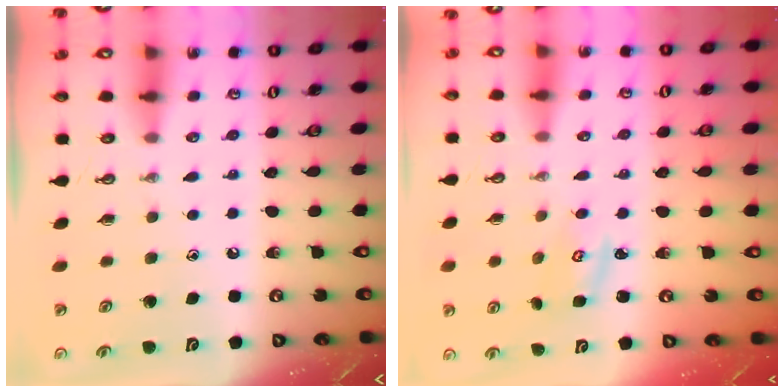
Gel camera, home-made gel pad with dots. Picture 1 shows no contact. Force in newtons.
{"total": 2.8, "press": 2.8, "slide": 0.4}